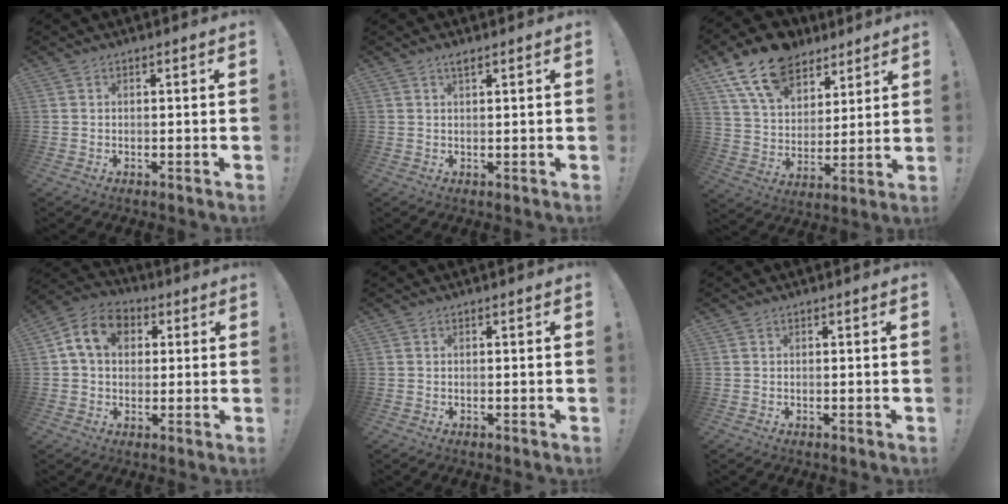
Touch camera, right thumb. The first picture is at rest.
{"total": 1.5, "force": [1.1, 0.2, 1.0], "torque": [-0.021, 0.000, 0.019]}
{"total": 16.8, "force": [11.3, 10.1, 7.2], "torque": [-0.133, -0.068, 0.211]}
{"total": 11.9, "force": [3.5, 9.1, 6.9], "torque": [-0.104, 0.007, 0.069]}
{"total": 0.0}
{"total": 0.0}